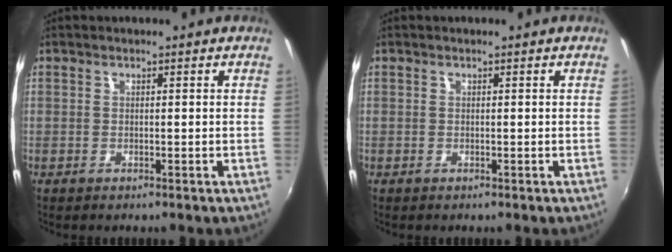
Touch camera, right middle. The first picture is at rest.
{"total": 0.0}